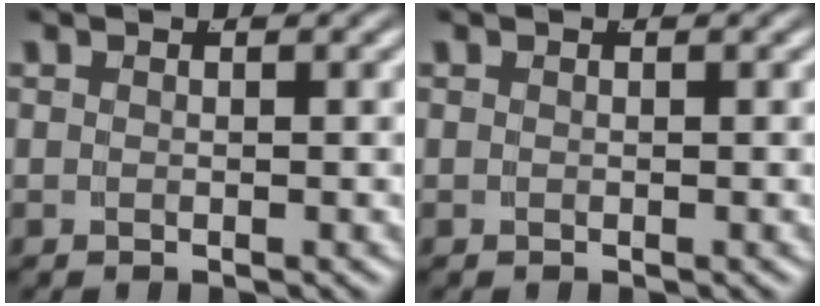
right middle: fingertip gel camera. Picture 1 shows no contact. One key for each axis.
{"total": 0.0}